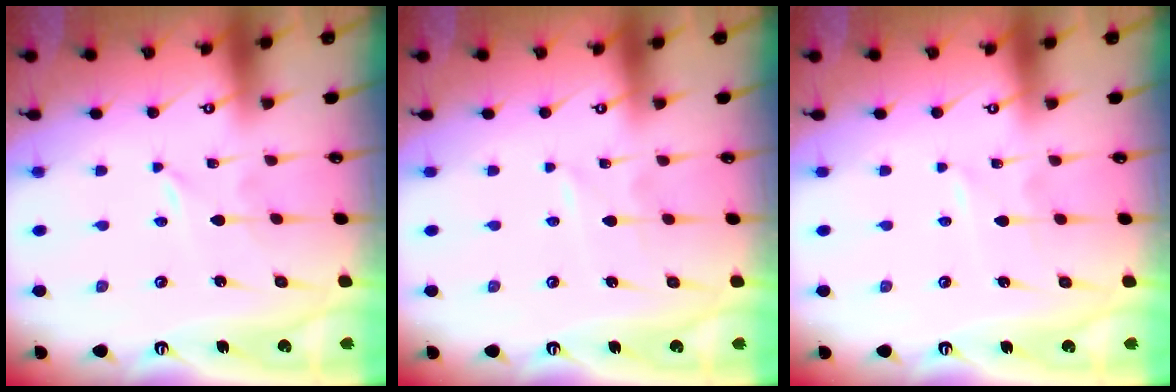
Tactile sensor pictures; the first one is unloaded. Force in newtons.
{"total": 0.8, "press": 0.8, "slide": 0.1}
{"total": 0.8, "press": 0.8, "slide": 0.1}